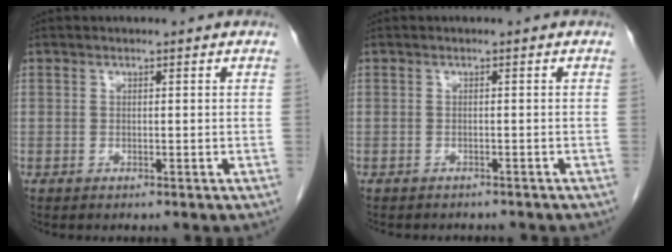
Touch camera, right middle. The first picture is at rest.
{"total": 4.7, "force": [-4.2, 1.7, 1.5], "torque": [-0.020, -0.001, -0.046]}